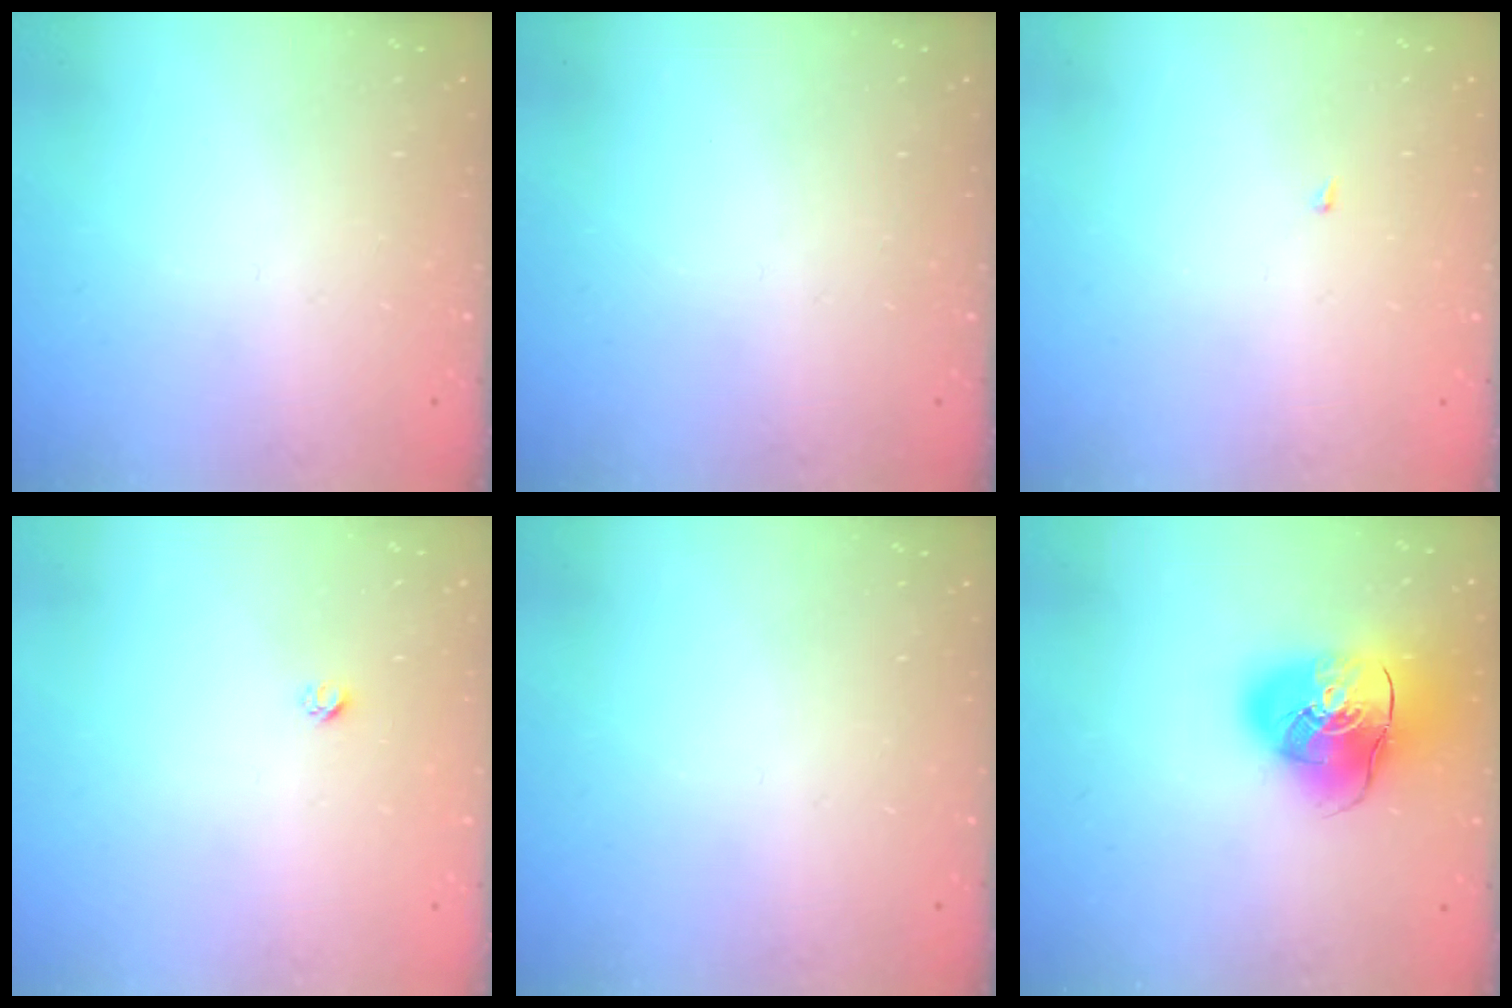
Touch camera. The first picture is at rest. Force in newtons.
{"total": 0.0}
{"total": 1.4, "press": 1.3, "slide": 0.1}
{"total": 1.9, "press": 1.9, "slide": 0.1}
{"total": 0.0}
{"total": 18.6, "press": 18.3, "slide": 3.1}